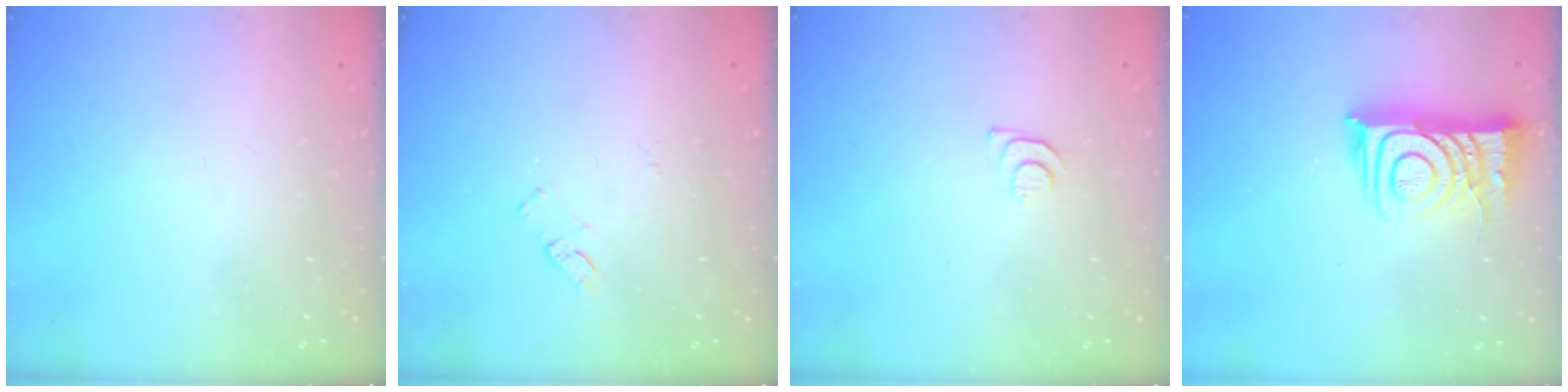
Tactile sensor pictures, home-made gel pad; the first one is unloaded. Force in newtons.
{"total": 6.2, "press": 6.2, "slide": 0.5}
{"total": 5.4, "press": 5.4, "slide": 0.7}
{"total": 10.9, "press": 10.9, "slide": 1.1}